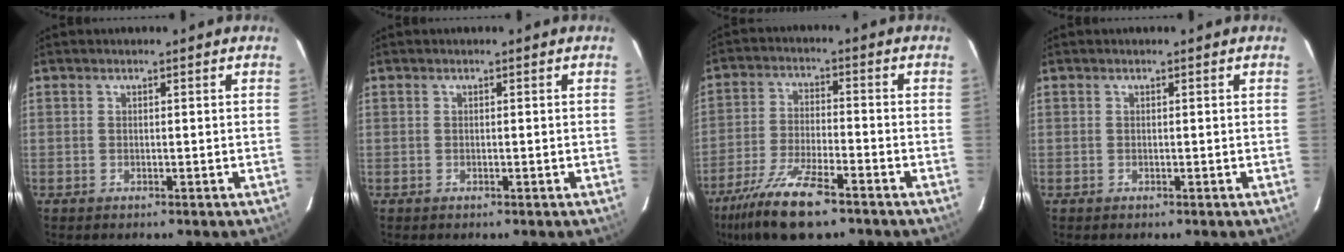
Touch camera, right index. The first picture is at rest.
{"total": 0.0}
{"total": 11.2, "force": [-7.8, 1.9, 7.9], "torque": [-0.152, -0.026, -0.140]}
{"total": 0.0}